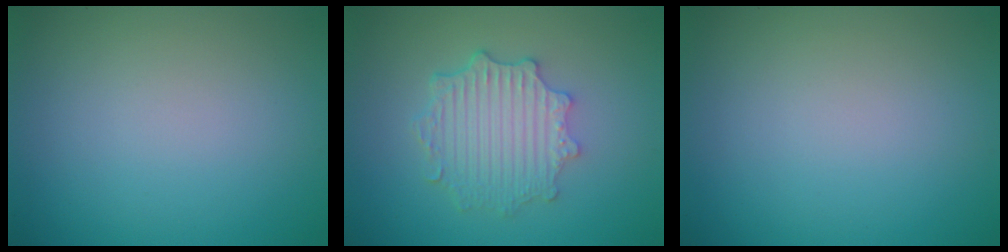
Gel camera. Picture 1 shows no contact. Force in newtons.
{"total": 4.5, "press": 3.6, "slide": 2.7}
{"total": 0.0}